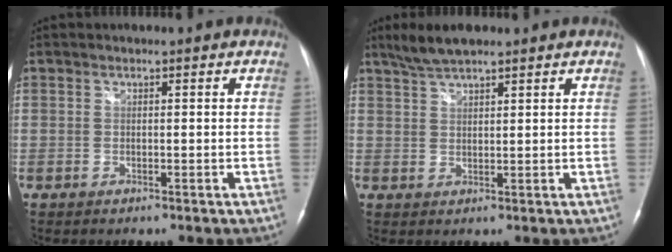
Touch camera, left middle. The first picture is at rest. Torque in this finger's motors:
{"motor_torque": [0.21, -0.08, 0.00, 0.02]}